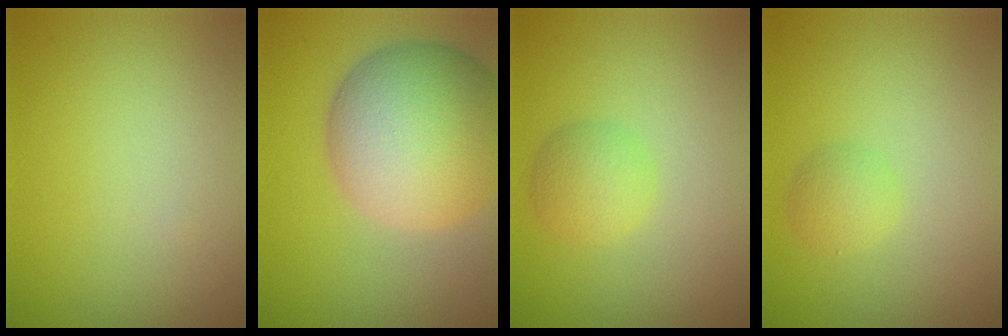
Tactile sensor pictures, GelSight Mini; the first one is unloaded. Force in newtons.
{"total": 11.5, "press": 11.5, "slide": 0.5}
{"total": 2.4, "press": 2.4, "slide": 0.1}
{"total": 1.6, "press": 1.6, "slide": 0.0}